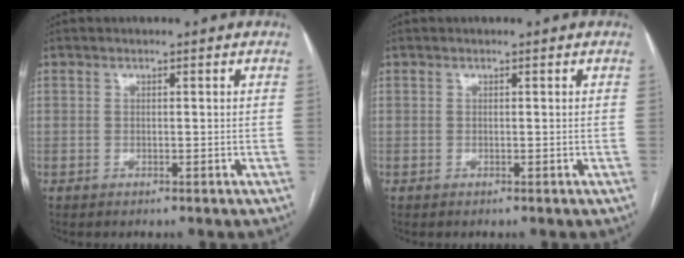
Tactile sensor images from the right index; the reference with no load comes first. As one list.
[{"total": 0.0}]